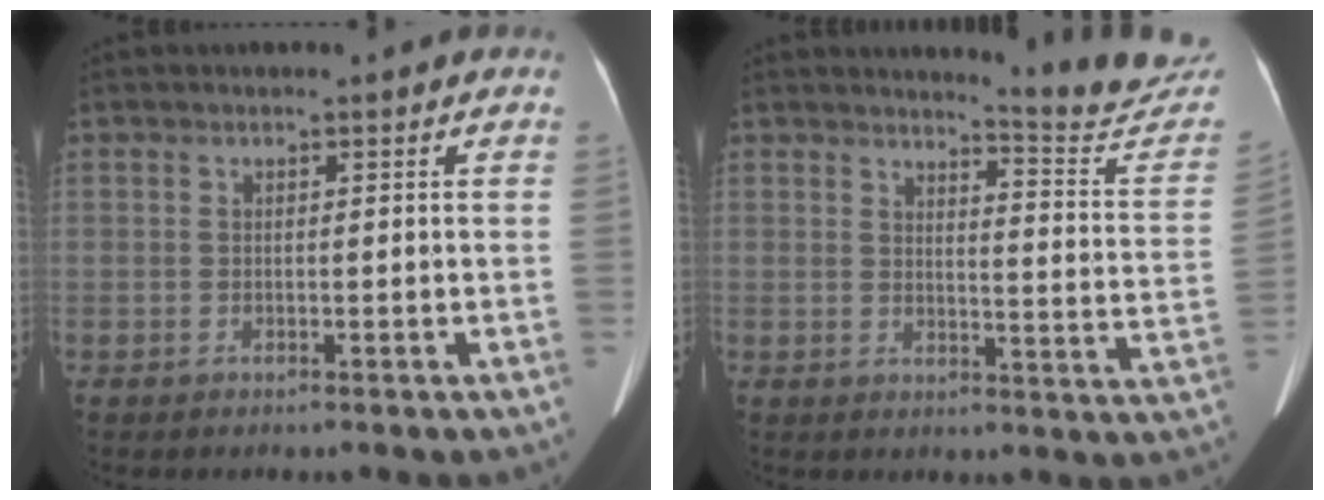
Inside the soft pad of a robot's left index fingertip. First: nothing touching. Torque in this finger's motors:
{"motor_torque": [0.41, -1.72, -0.01, 0.03]}